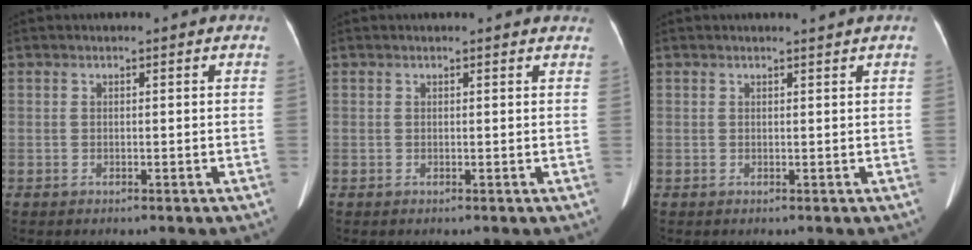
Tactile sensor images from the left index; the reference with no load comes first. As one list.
[{"total": 3.2, "force": [3.1, 0.6, 0.6], "torque": [-0.009, 0.005, 0.020]}, {"total": 0.9, "force": [0.8, -0.4, 0.1], "torque": [-0.011, -0.008, 0.016]}]